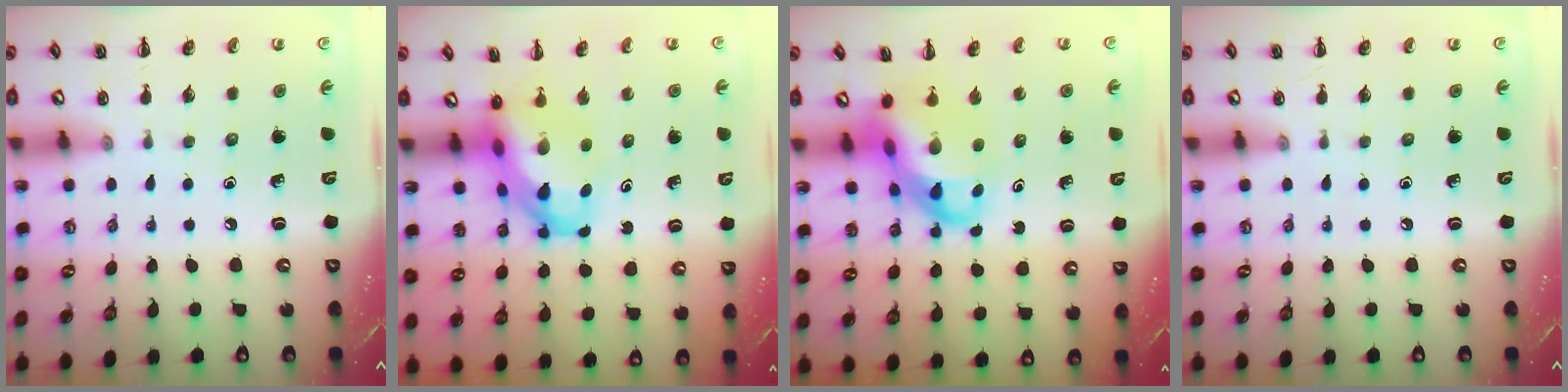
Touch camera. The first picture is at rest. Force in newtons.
{"total": 6.4, "press": 6.2, "slide": 1.8}
{"total": 10.7, "press": 10.3, "slide": 2.8}
{"total": 0.0}